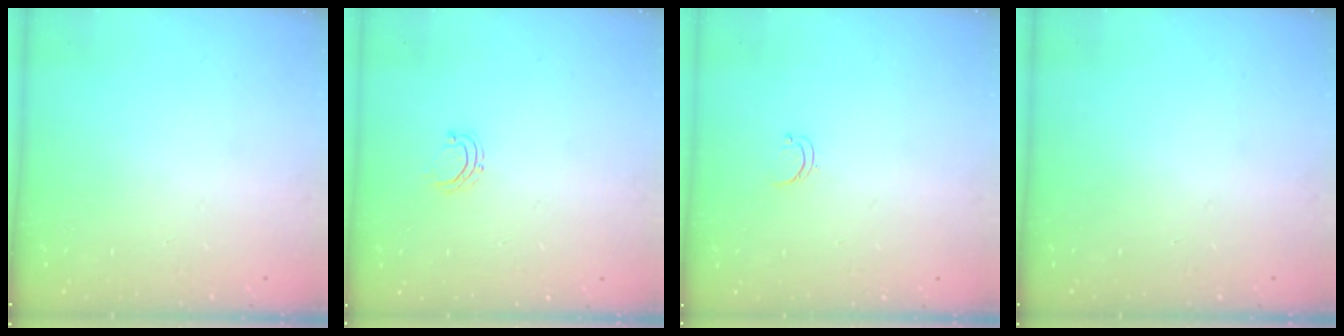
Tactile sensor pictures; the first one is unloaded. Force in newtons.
{"total": 4.3, "press": 4.3, "slide": 0.3}
{"total": 3.5, "press": 3.4, "slide": 0.4}
{"total": 0.0}